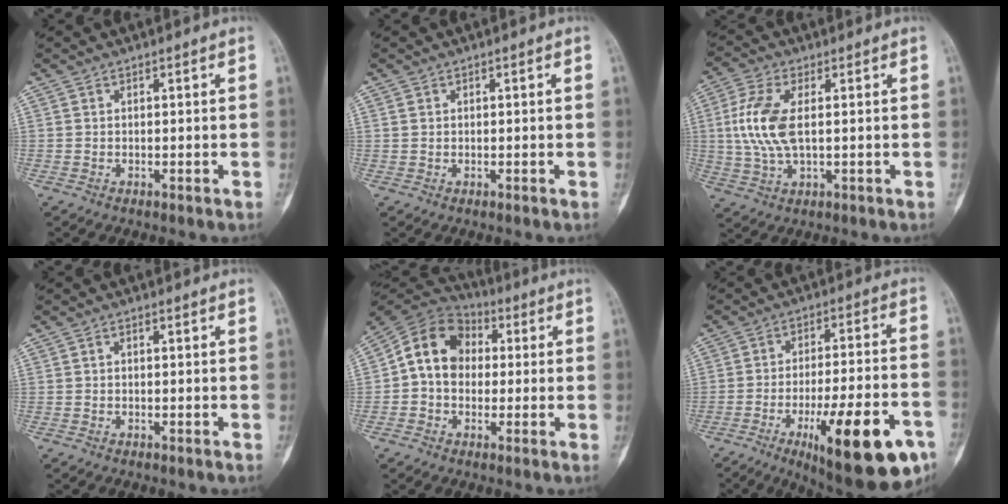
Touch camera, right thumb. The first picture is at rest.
{"total": 0.8, "force": [0.3, 0.6, 0.3], "torque": [-0.003, -0.002, 0.006]}
{"total": 9.9, "force": [1.0, 4.7, 8.7], "torque": [-0.205, -0.001, 0.021]}
{"total": 0.6, "force": [0.1, 0.4, 0.5], "torque": [-0.007, 0.001, -0.001]}
{"total": 12.6, "force": [1.1, 10.1, 7.4], "torque": [-0.108, 0.031, 0.006]}
{"total": 22.5, "force": [-10.2, 6.4, 18.9], "torque": [-0.236, 0.038, -0.140]}